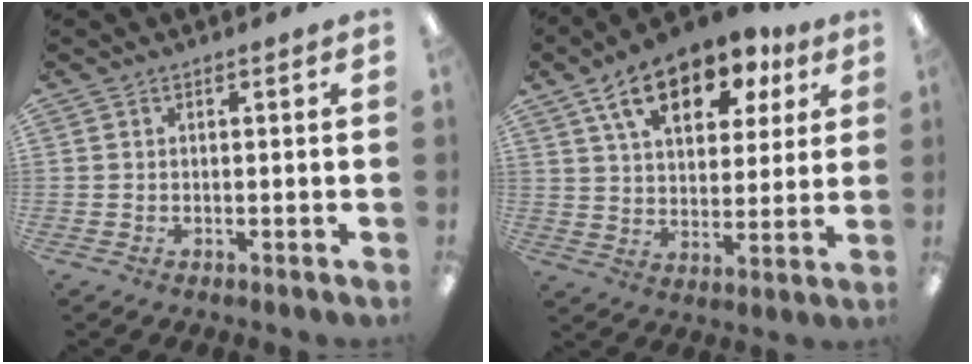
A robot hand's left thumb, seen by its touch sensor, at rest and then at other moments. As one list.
[{"total": 16.1, "force": [9.6, 8.6, 9.6], "torque": [-0.158, -0.036, 0.168]}]